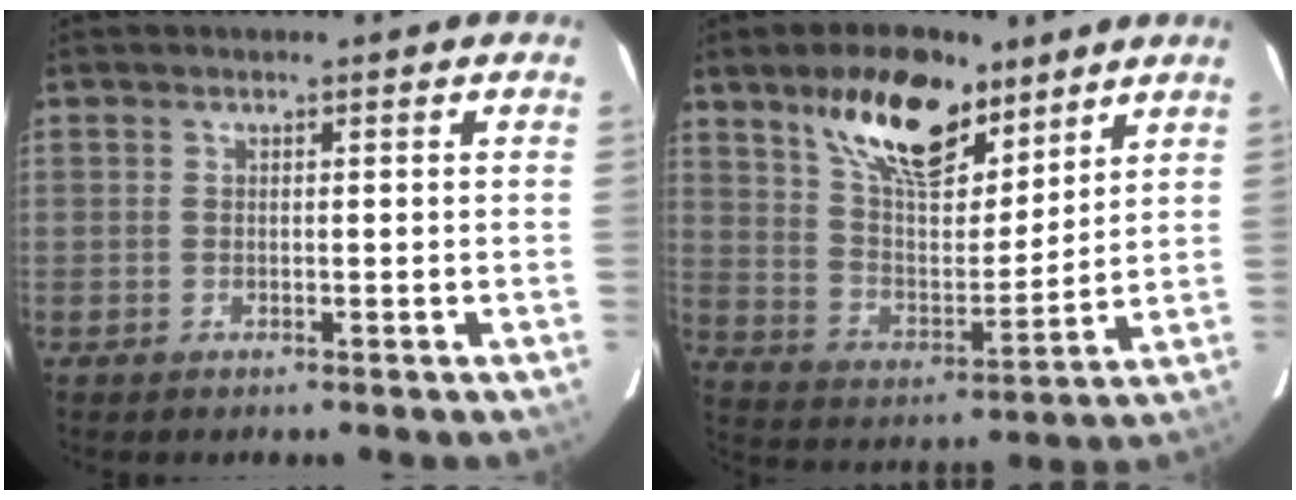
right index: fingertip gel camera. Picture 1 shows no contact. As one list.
[{"total": 17.6, "force": [11.2, 7.9, 11.1], "torque": [-0.195, 0.017, 0.201]}]